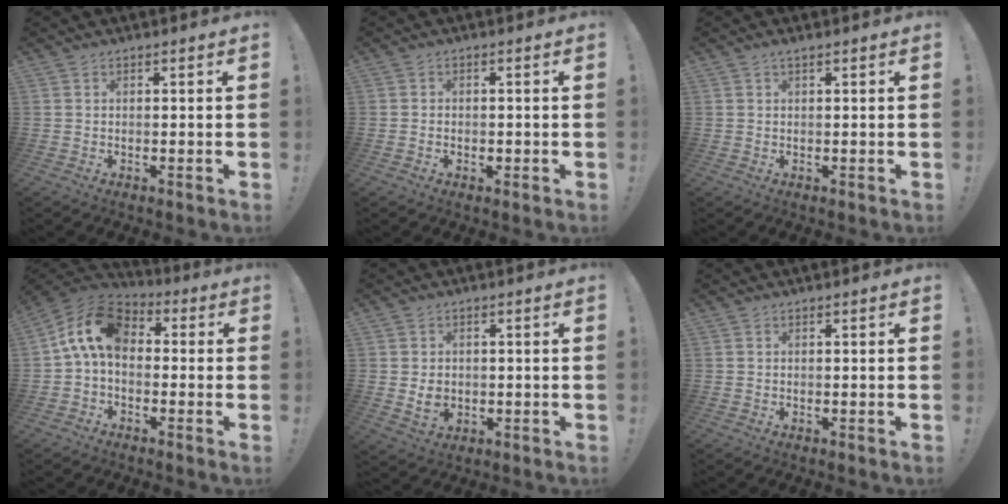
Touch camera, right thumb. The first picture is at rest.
{"total": 1.4, "force": [-0.8, 1.0, 0.5], "torque": [-0.003, 0.002, -0.015]}
{"total": 0.9, "force": [0.5, 0.0, 0.7], "torque": [-0.013, 0.001, 0.008]}
{"total": 13.0, "force": [1.4, 8.3, 9.9], "torque": [-0.179, 0.017, 0.028]}
{"total": 5.0, "force": [-0.1, 4.2, 2.8], "torque": [-0.031, -0.003, -0.001]}
{"total": 0.0}